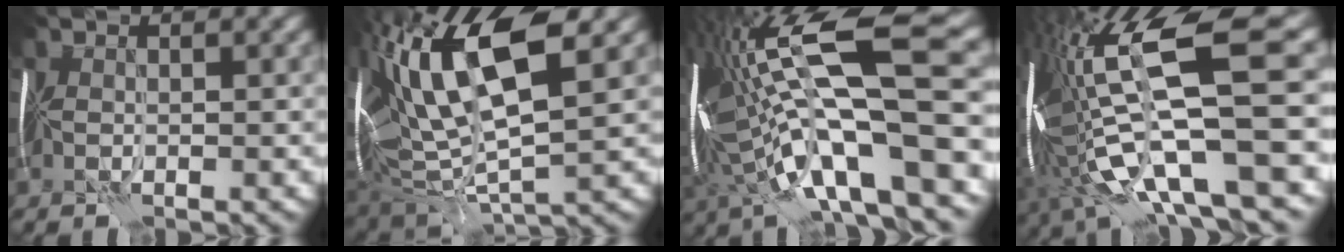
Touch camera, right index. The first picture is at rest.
{"total": 13.5, "force": [4.4, 5.2, 11.6], "torque": [-0.218, 0.021, 0.073]}
{"total": 16.9, "force": [0.4, 5.4, 16.1], "torque": [-0.298, 0.016, 0.011]}
{"total": 16.0, "force": [-0.8, 4.3, 15.3], "torque": [-0.309, -0.003, 0.003]}